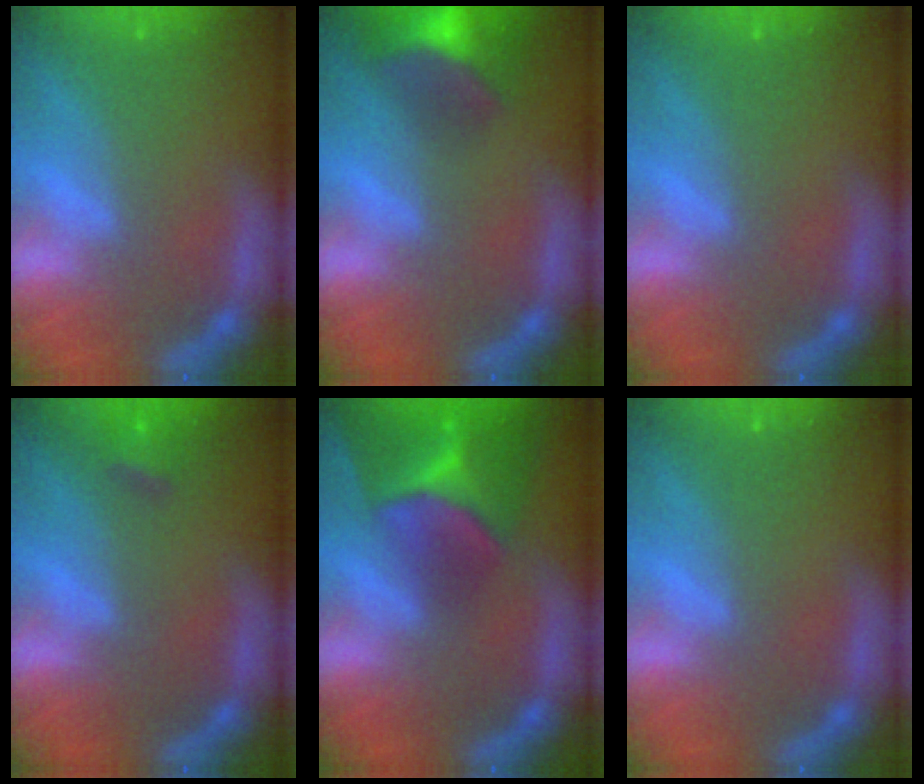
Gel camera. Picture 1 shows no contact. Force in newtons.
{"total": 9.5}
{"total": 0.0}
{"total": 1.9}
{"total": 9.9}
{"total": 0.0}